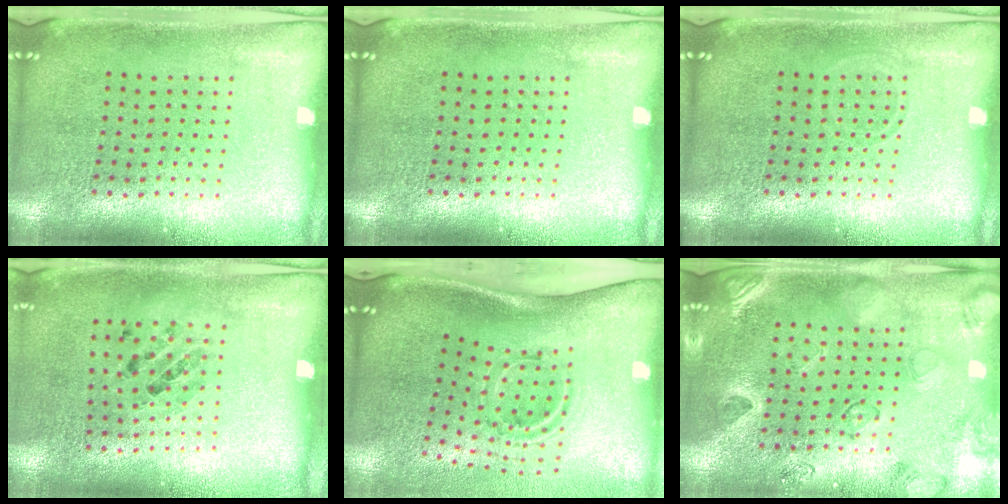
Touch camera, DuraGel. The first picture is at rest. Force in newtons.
{"total": 0.0}
{"total": 0.7, "press": 0.6, "slide": 0.3}
{"total": 0.9, "press": 0.8, "slide": 0.5}
{"total": 2.2, "press": 1.2, "slide": 1.8}
{"total": 2.3, "press": 2.0, "slide": 1.1}